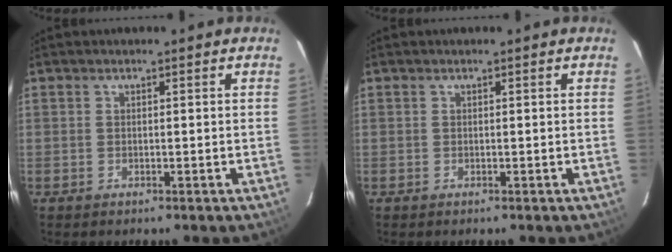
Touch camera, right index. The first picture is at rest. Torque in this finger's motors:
{"motor_torque": [0.40, 0.12, 0.10, 0.01]}